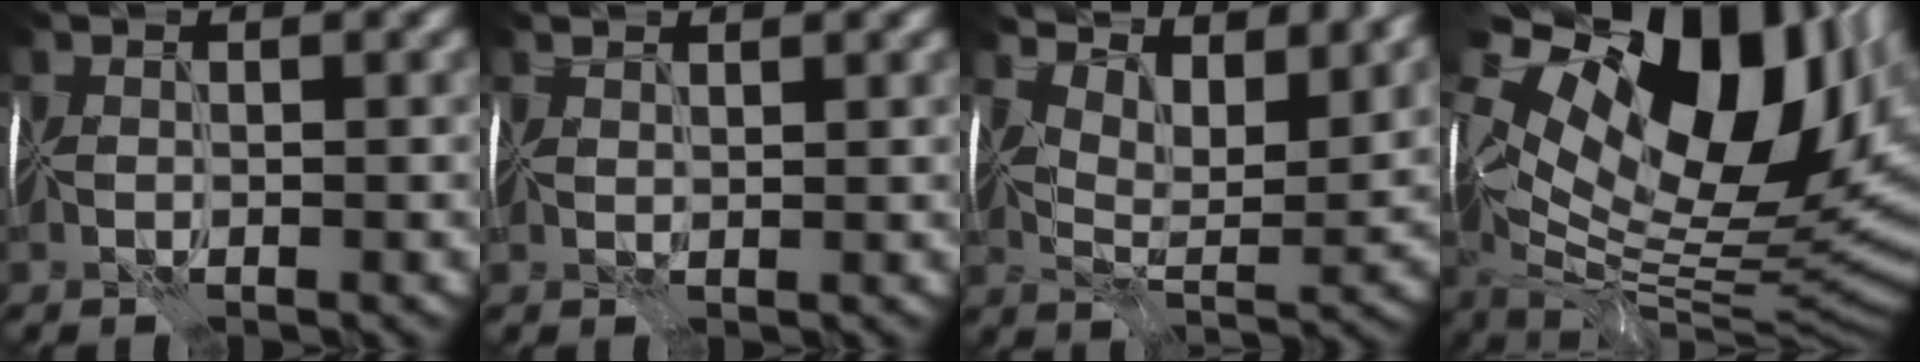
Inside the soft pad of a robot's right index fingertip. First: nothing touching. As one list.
[{"total": 1.6, "force": [1.5, 0.3, 0.4], "torque": [-0.012, 0.007, 0.026]}, {"total": 10.1, "force": [8.5, 2.9, 4.7], "torque": [-0.096, 0.002, 0.121]}, {"total": 17.8, "force": [4.6, 8.9, 14.7], "torque": [-0.224, 0.029, 0.074]}]